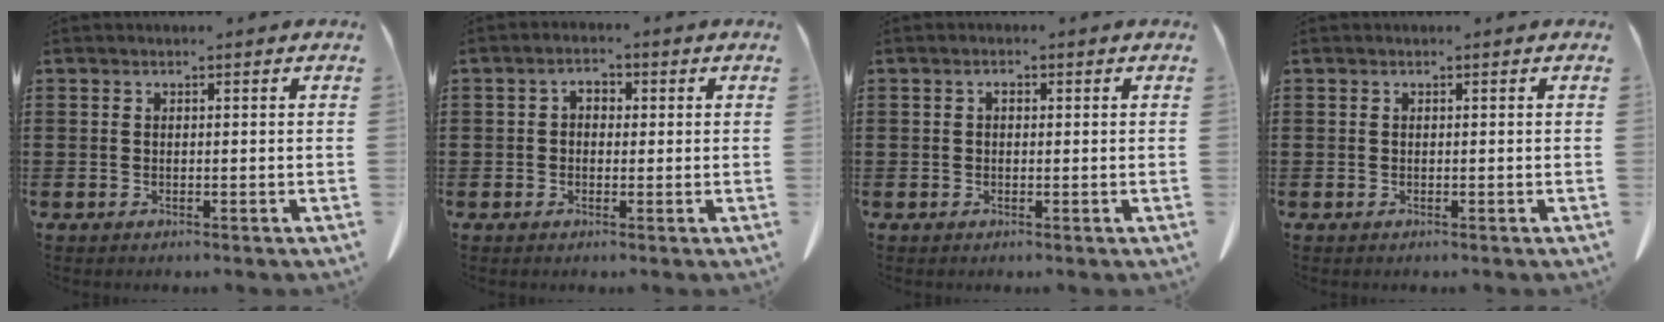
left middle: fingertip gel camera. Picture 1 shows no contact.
{"total": 2.3, "force": [0.0, 1.5, 1.7], "torque": [-0.037, 0.009, -0.003]}
{"total": 1.1, "force": [0.1, 0.7, 0.9], "torque": [-0.019, 0.004, 0.001]}
{"total": 0.0}